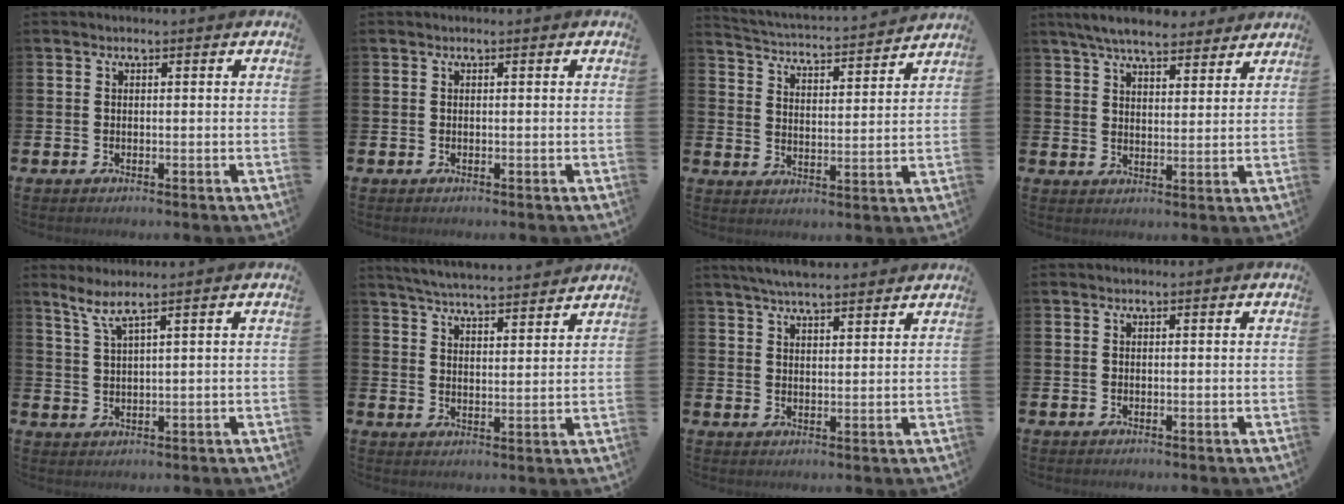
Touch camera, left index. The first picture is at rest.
{"total": 0.0}
{"total": 4.0, "force": [4.0, 0.1, 0.3], "torque": [-0.026, -0.045, 0.062]}
{"total": 6.8, "force": [6.3, 1.4, 2.0], "torque": [-0.043, -0.029, 0.112]}
{"total": 3.0, "force": [2.3, -0.1, 1.9], "torque": [-0.043, -0.004, 0.039]}
{"total": 5.4, "force": [5.4, 0.0, 0.6], "torque": [-0.030, -0.036, 0.095]}
{"total": 5.2, "force": [5.0, 0.5, 1.4], "torque": [-0.033, -0.018, 0.090]}
{"total": 0.0}